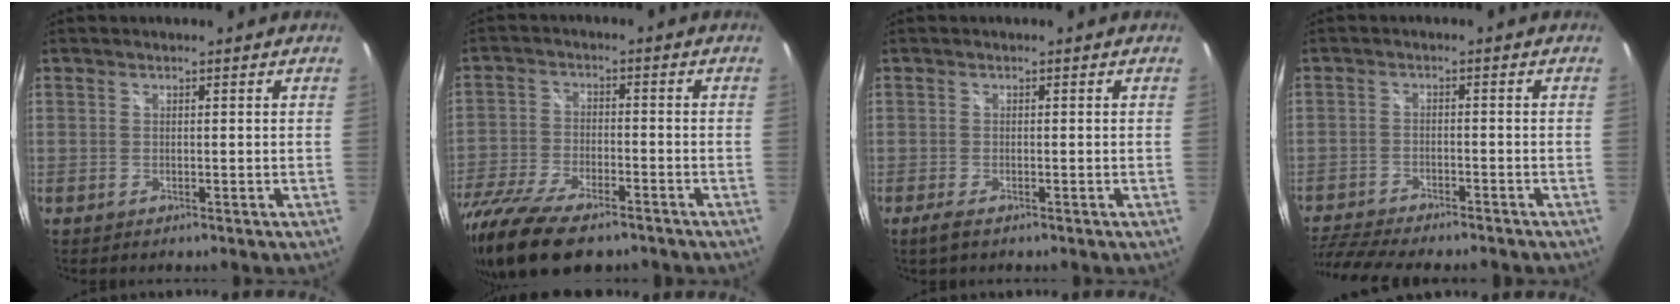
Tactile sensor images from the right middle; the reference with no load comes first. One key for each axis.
{"total": 17.7, "fx": -13.1, "fy": 6.3, "fz": 10.1, "tx": -0.233, "ty": -0.052, "tz": -0.232}
{"total": 2.1, "fx": -1.4, "fy": 0.5, "fz": 1.4, "tx": -0.031, "ty": -0.007, "tz": -0.026}
{"total": 12.3, "fx": -10.9, "fy": 2.1, "fz": 5.3, "tx": -0.132, "ty": -0.024, "tz": -0.180}